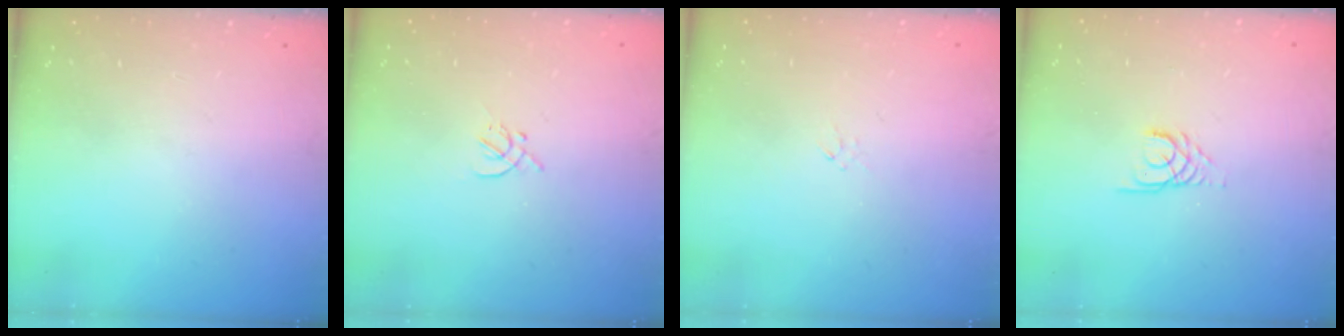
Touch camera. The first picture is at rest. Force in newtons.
{"total": 1.4, "press": 1.3, "slide": 0.5}
{"total": 0.0}
{"total": 3.0, "press": 2.9, "slide": 0.3}